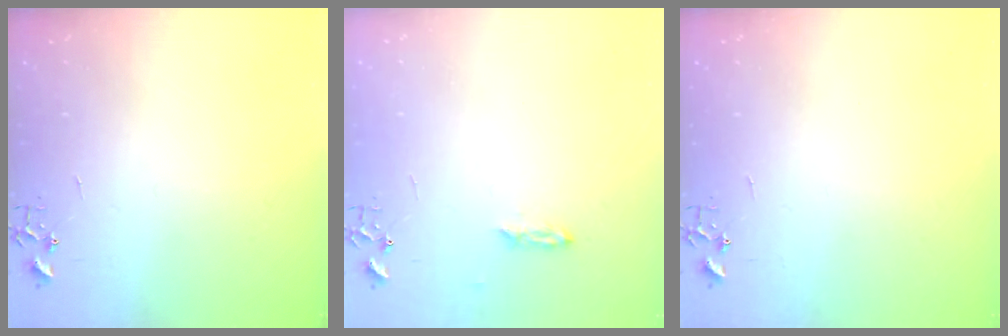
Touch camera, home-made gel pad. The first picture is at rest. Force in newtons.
{"total": 2.3, "press": 2.2, "slide": 0.4}
{"total": 0.0}